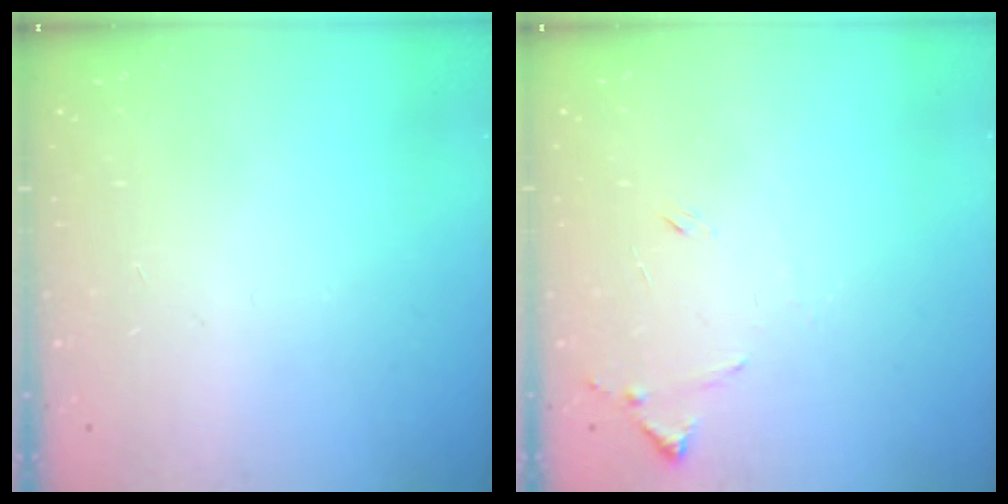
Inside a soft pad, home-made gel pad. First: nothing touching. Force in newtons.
{"total": 8.0, "press": 8.0, "slide": 0.7}